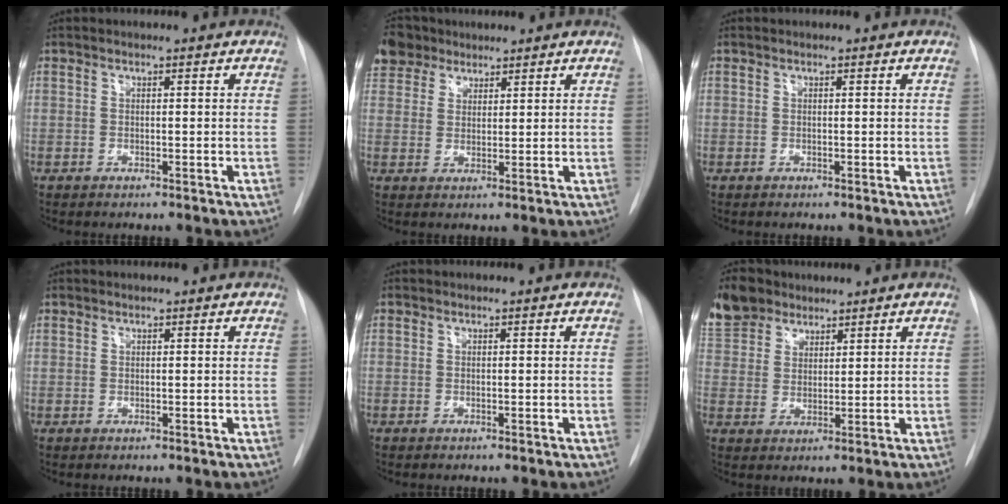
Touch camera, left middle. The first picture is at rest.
{"total": 6.6, "force": [4.9, 4.3, 0.9], "torque": [-0.018, 0.021, 0.098]}
{"total": 0.0}
{"total": 0.6, "force": [0.5, 0.4, 0.0], "torque": [0.000, -0.001, 0.005]}
{"total": 0.0}
{"total": 10.0, "force": [7.5, 5.9, 2.7], "torque": [-0.068, 0.025, 0.151]}